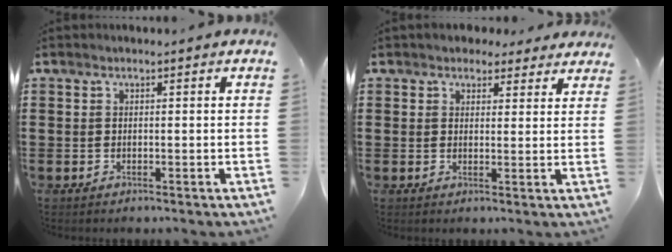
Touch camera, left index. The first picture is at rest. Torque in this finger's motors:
{"motor_torque": [0.11, -1.29, 0.60, 0.05]}